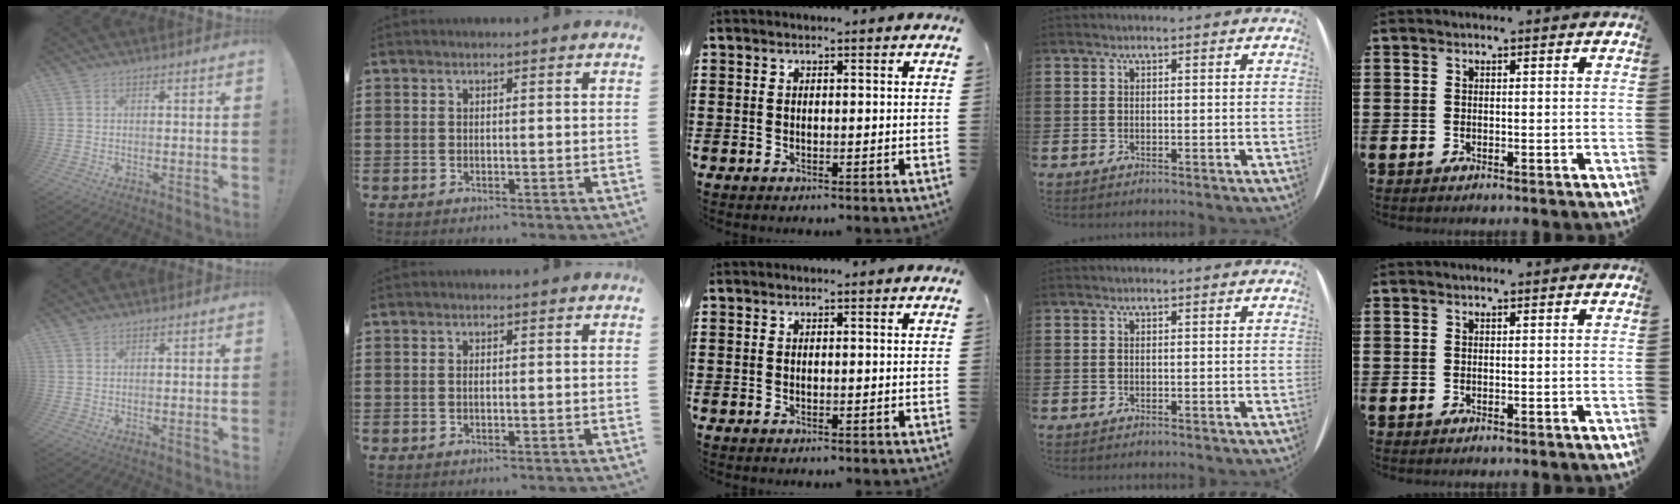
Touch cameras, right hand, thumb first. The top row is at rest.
{"thumb": {"total": 0.6, "force": [0.5, 0.2, 0.1], "torque": [-0.001, -0.001, 0.009]}, "index": {"total": 0.5, "force": [0.0, 0.2, 0.5], "torque": [-0.010, -0.001, -0.001]}}